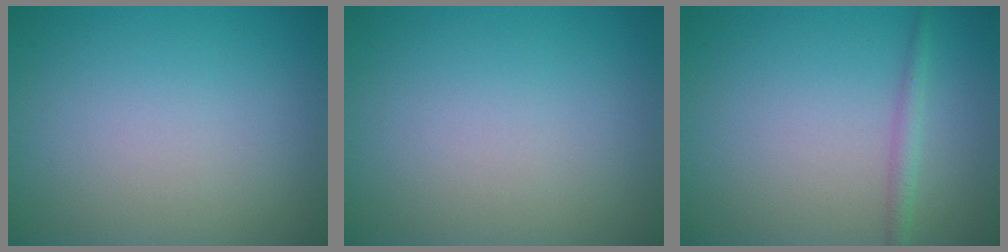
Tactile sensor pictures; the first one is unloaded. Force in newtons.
{"total": 0.0}
{"total": 1.4, "press": 1.4, "slide": 0.1}